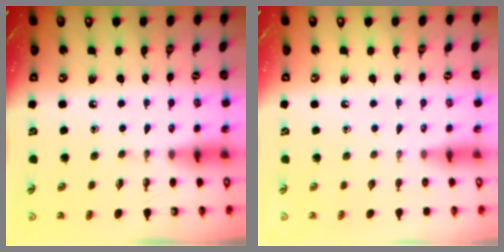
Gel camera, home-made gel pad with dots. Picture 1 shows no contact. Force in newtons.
{"total": 0.0}